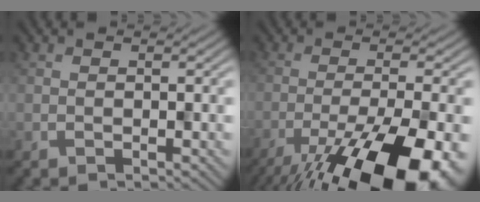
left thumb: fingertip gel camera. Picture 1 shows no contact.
{"total": 17.9, "force": [-11.3, 5.3, 12.9], "torque": [-0.192, -0.044, -0.165]}